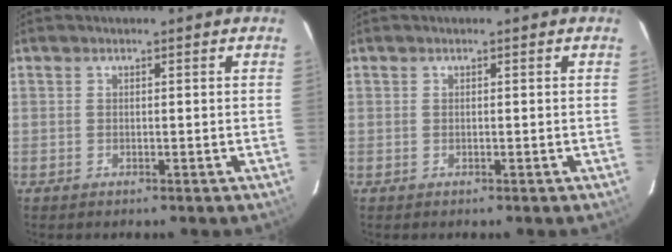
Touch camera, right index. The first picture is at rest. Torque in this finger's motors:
{"motor_torque": [-0.01, -0.02, 0.04, 0.00]}